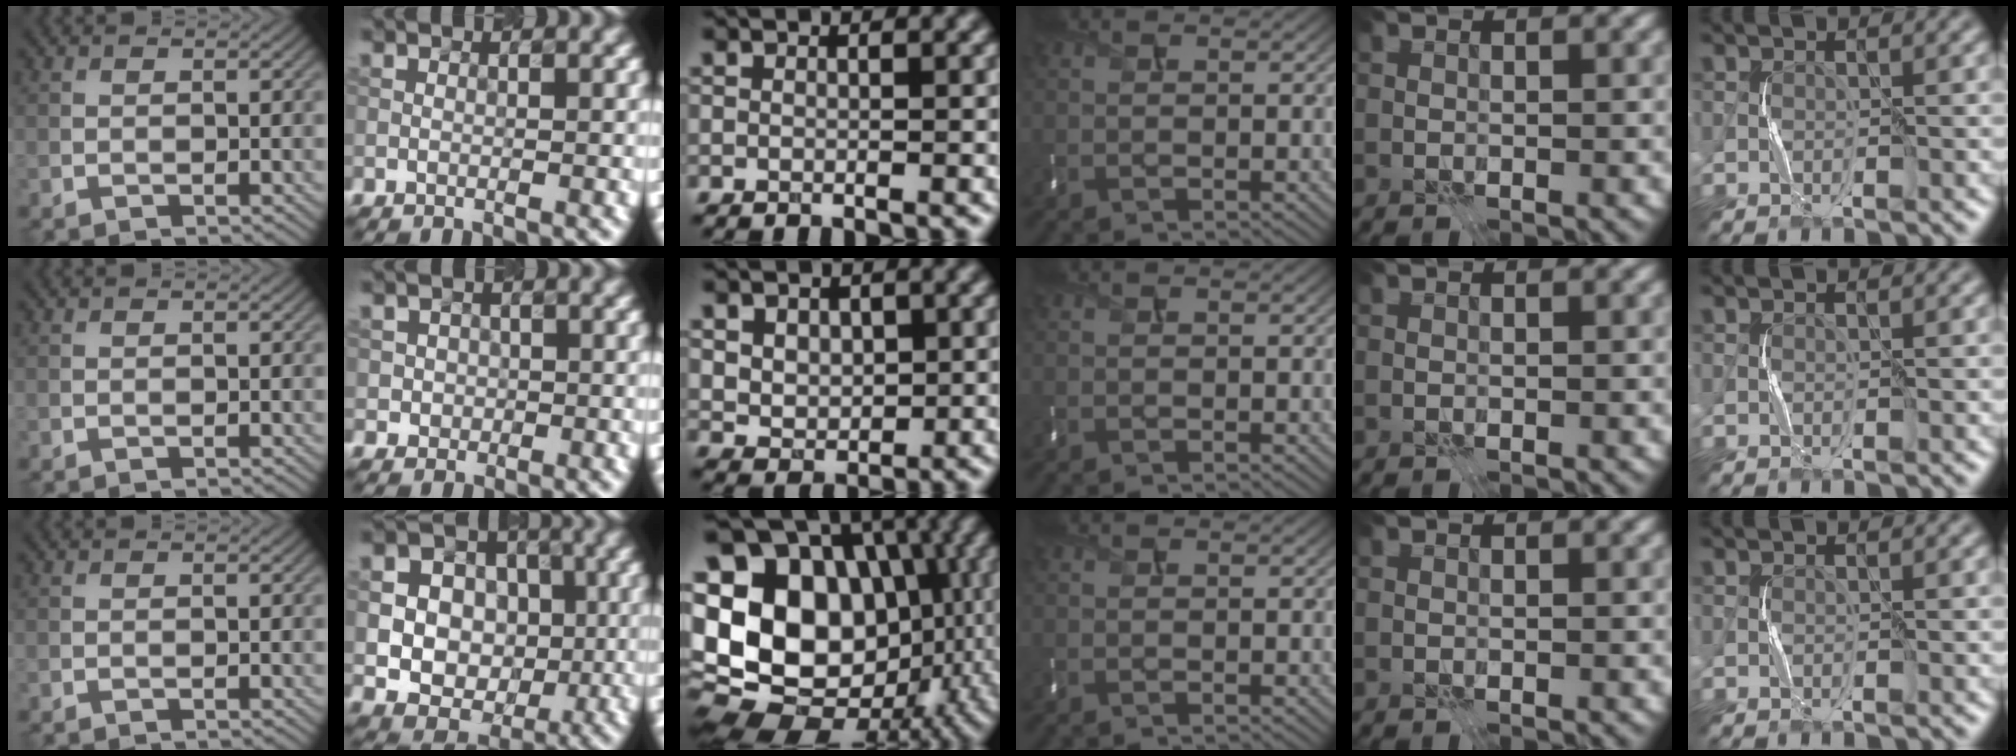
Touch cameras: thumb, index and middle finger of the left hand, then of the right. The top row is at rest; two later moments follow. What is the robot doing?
{"motion": "press", "object": "memory foam"}